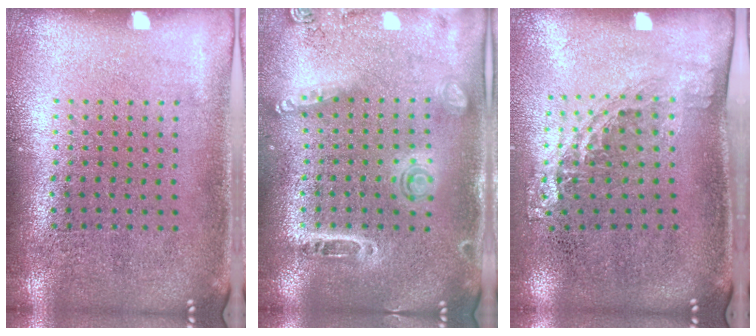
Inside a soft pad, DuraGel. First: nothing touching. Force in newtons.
{"total": 1.6, "press": 1.4, "slide": 0.7}
{"total": 1.3, "press": 1.0, "slide": 0.9}